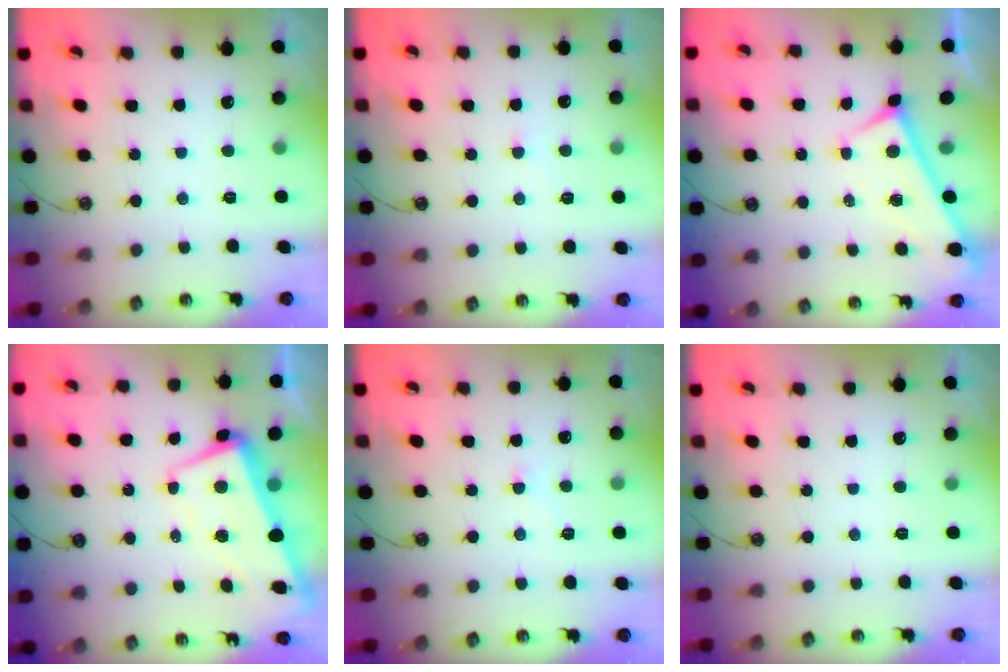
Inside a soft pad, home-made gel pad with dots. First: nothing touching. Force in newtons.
{"total": 1.0, "press": 1.0, "slide": 0.2}
{"total": 0.0}
{"total": 1.2, "press": 0.4, "slide": 1.1}
{"total": 2.0, "press": 2.0, "slide": 0.2}
{"total": 0.0}